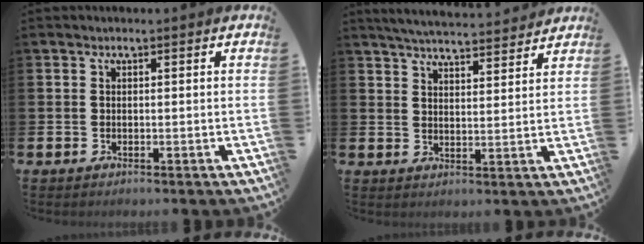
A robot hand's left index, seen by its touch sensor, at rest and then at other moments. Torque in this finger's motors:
{"motor_torque": [1.04, -1.10, 0.23, 0.10]}